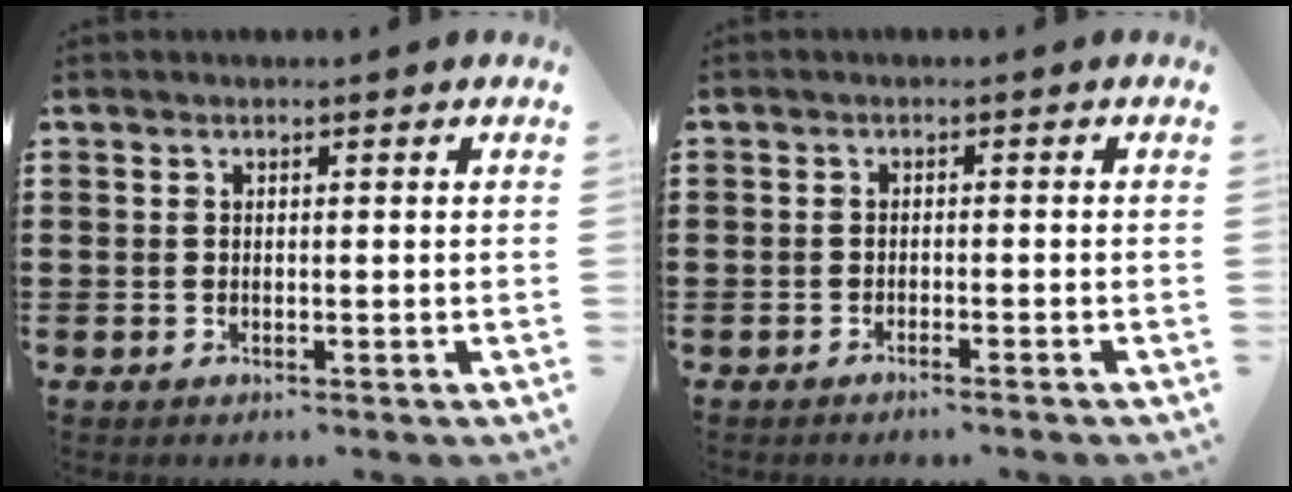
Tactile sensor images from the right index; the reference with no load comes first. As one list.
[{"total": 1.2, "force": [-1.1, -0.2, 0.1], "torque": [-0.002, 0.001, -0.023]}]